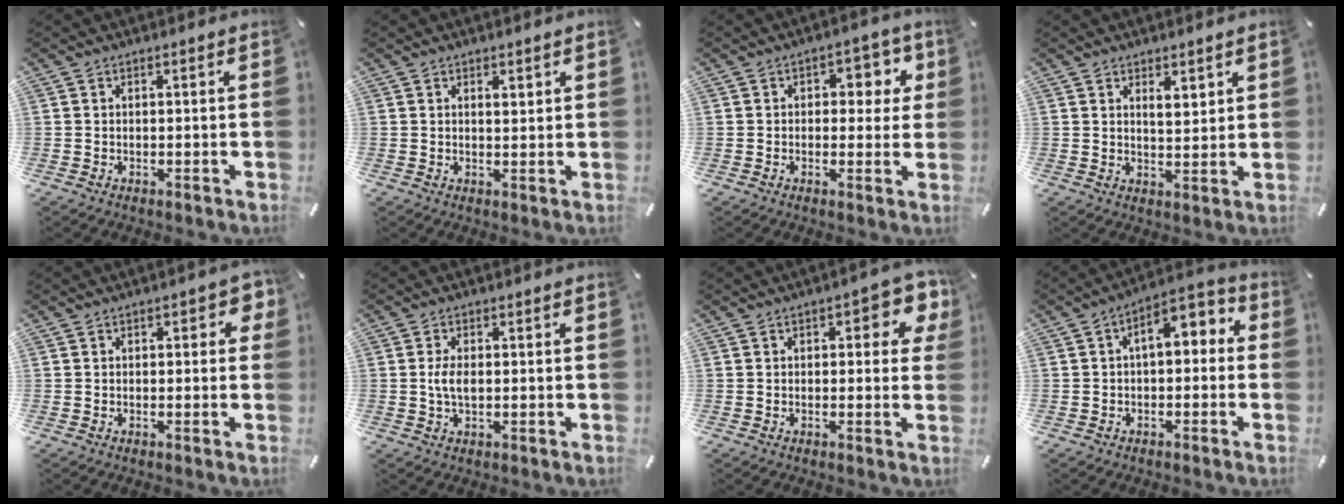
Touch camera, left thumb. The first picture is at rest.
{"total": 1.8, "force": [1.0, 0.8, 1.2], "torque": [-0.018, -0.002, 0.016]}
{"total": 6.9, "force": [1.6, 4.7, 4.8], "torque": [-0.046, -0.003, 0.016]}
{"total": 4.1, "force": [2.8, 1.9, 2.3], "torque": [-0.018, -0.018, 0.044]}
{"total": 3.3, "force": [0.5, 1.7, 2.7], "torque": [-0.031, 0.002, 0.001]}
{"total": 3.4, "force": [0.1, 1.9, 2.9], "torque": [-0.080, -0.003, -0.006]}
{"total": 6.6, "force": [2.3, 3.1, 5.4], "torque": [-0.067, -0.005, 0.031]}
{"total": 7.4, "force": [1.2, 4.3, 5.9], "torque": [-0.084, -0.006, 0.012]}